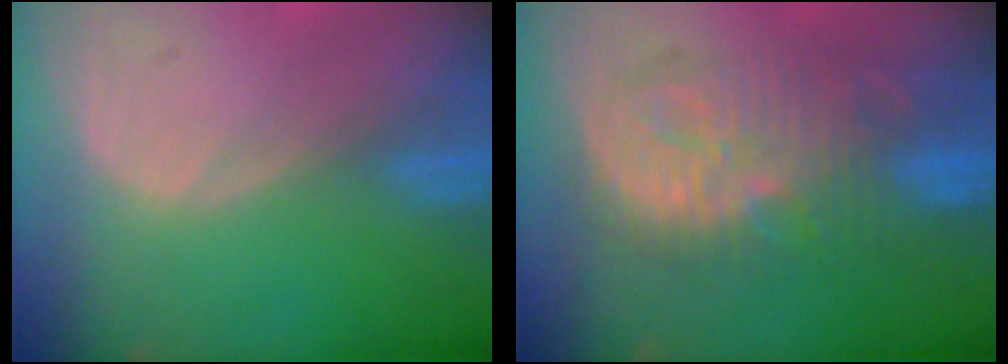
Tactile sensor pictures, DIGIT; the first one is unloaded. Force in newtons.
{"total": 10.3, "press": 10.3, "slide": 0.4}